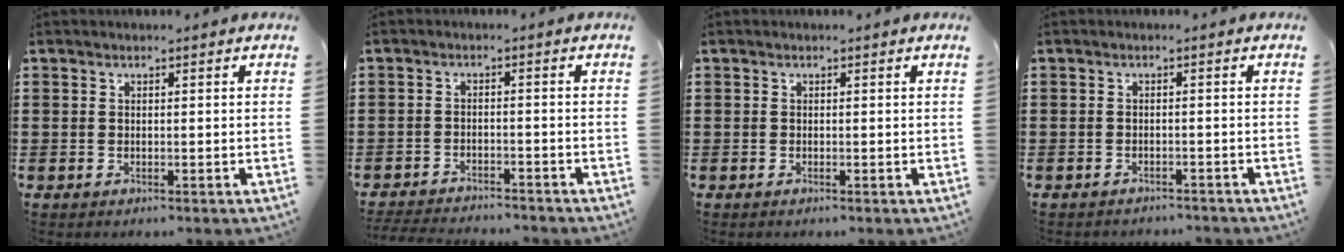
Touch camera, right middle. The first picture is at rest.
{"total": 3.1, "force": [-3.1, 0.2, 0.3], "torque": [-0.017, -0.005, -0.066]}
{"total": 0.0}
{"total": 1.1, "force": [-1.1, 0.1, 0.1], "torque": [-0.007, -0.001, -0.024]}